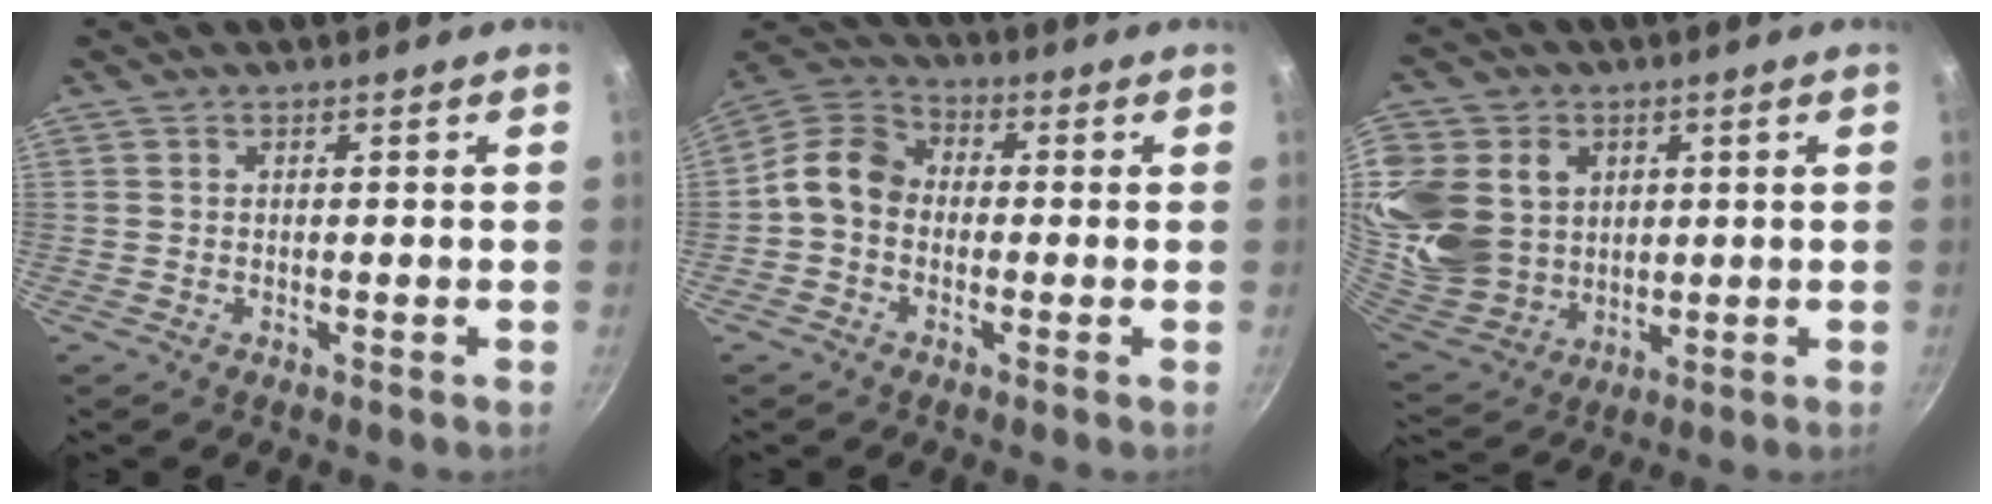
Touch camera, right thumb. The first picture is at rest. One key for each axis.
{"total": 8.6, "fx": -1.2, "fy": 7.0, "fz": 4.9, "tx": -0.069, "ty": 0.034, "tz": -0.047}
{"total": 22.4, "fx": 5.1, "fy": 18.2, "fz": 12.1, "tx": -0.264, "ty": -0.007, "tz": 0.111}